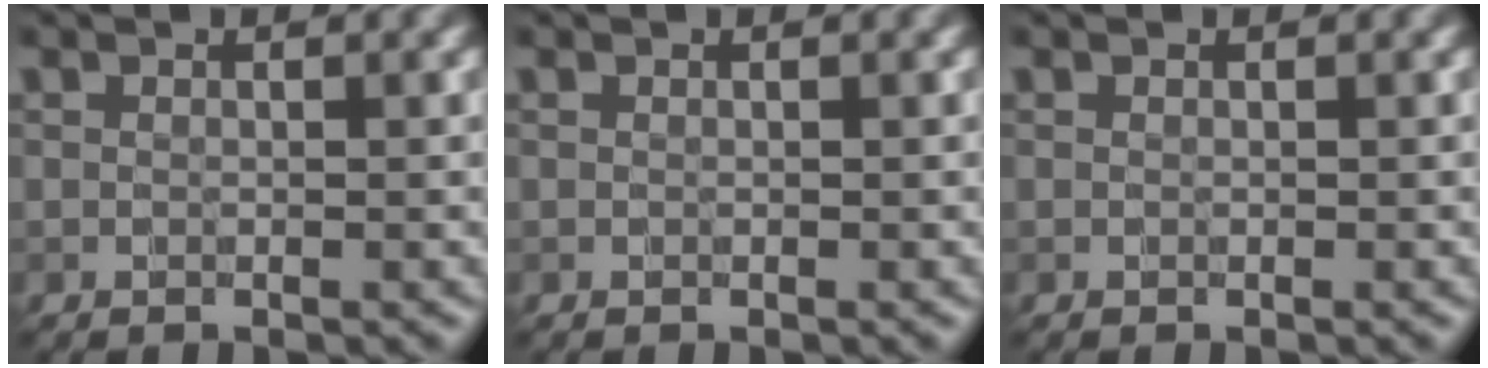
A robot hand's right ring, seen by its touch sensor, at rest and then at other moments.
{"total": 0.0}
{"total": 0.0}